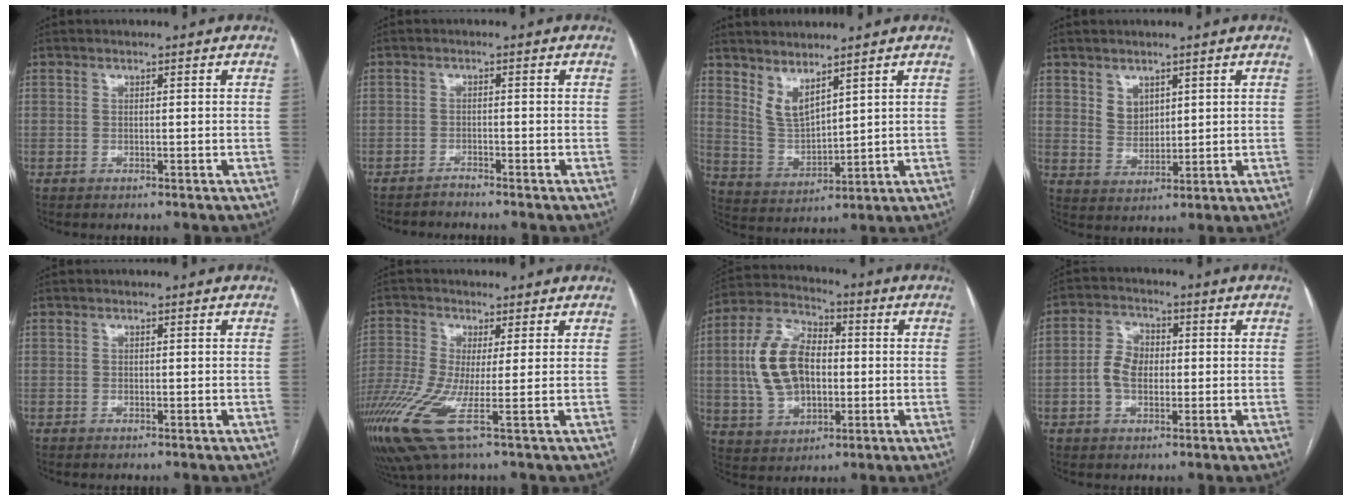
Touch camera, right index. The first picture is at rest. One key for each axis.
{"total": 1.4, "fx": -1.3, "fy": -0.4, "fz": -0.2, "tx": 0.004, "ty": -0.007, "tz": -0.022}
{"total": 5.7, "fx": 4.4, "fy": 1.6, "fz": 3.3, "tx": -0.075, "ty": -0.013, "tz": 0.104}
{"total": 3.9, "fx": 2.1, "fy": 2.9, "fz": 1.6, "tx": -0.034, "ty": -0.001, "tz": 0.051}
{"total": 0.0}
{"total": 10.9, "fx": -4.2, "fy": 0.8, "fz": 10.0, "tx": -0.229, "ty": -0.027, "tz": -0.083}
{"total": 13.6, "fx": 0.2, "fy": 8.1, "fz": 10.9, "tx": -0.240, "ty": 0.025, "tz": 0.009}
{"total": 5.9, "fx": -0.6, "fy": 4.0, "fz": 4.3, "tx": -0.095, "ty": 0.016, "tz": -0.013}